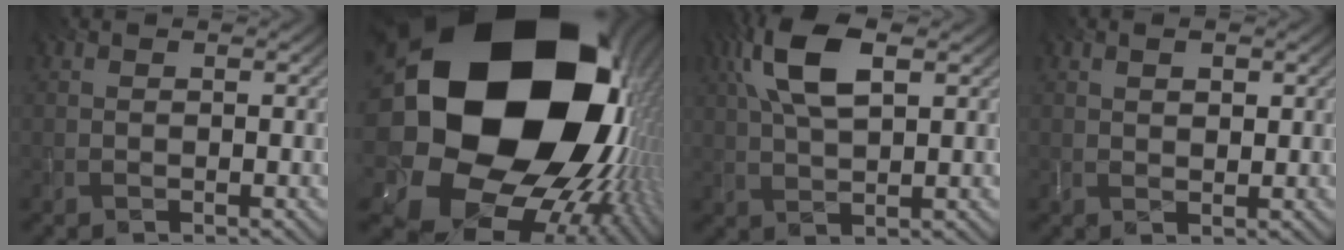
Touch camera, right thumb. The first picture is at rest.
{"total": 26.3, "force": [4.4, 20.6, 15.7], "torque": [-0.347, -0.071, 0.078]}
{"total": 9.4, "force": [3.6, 3.9, 7.8], "torque": [-0.177, 0.018, 0.066]}
{"total": 2.2, "force": [1.0, 1.1, 1.6], "torque": [-0.029, 0.000, 0.020]}